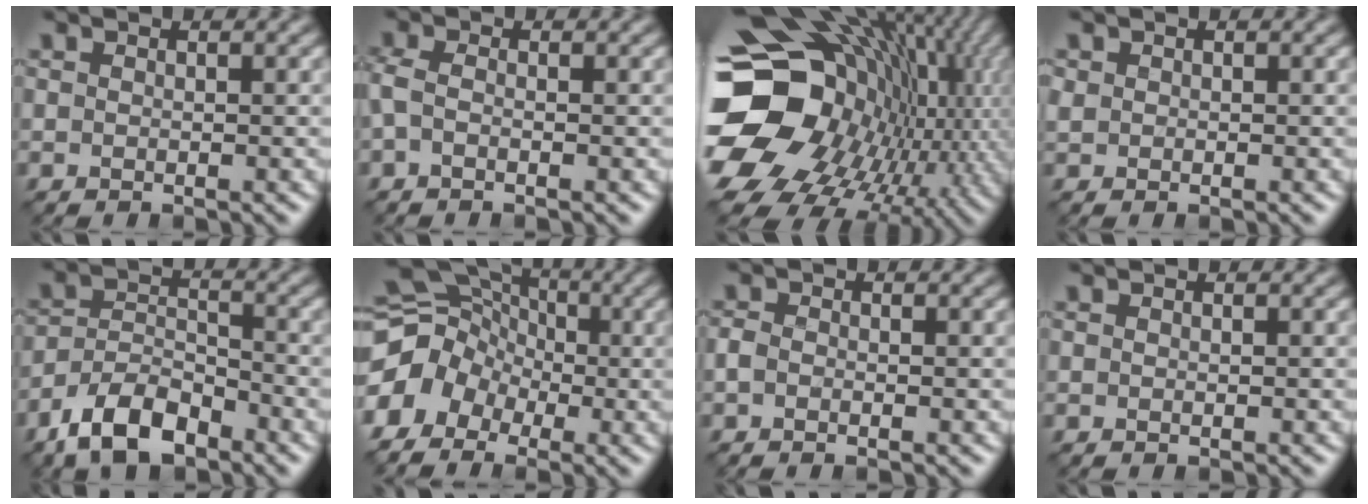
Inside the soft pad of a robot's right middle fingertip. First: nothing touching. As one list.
[{"total": 1.7, "force": [-0.5, 0.9, 1.4], "torque": [-0.037, 0.000, -0.017]}, {"total": 19.9, "force": [-1.5, 15.4, 12.4], "torque": [-0.236, -0.019, -0.006]}, {"total": 0.6, "force": [0.1, 0.6, 0.2], "torque": [0.000, 0.001, 0.001]}, {"total": 6.2, "force": [-4.3, 2.9, 3.4], "torque": [-0.059, 0.001, -0.087]}, {"total": 9.7, "force": [-1.2, 8.6, 4.5], "torque": [-0.096, 0.026, -0.055]}, {"total": 1.0, "force": [-0.4, 0.6, 0.7], "torque": [-0.015, 0.000, -0.012]}, {"total": 0.0}]